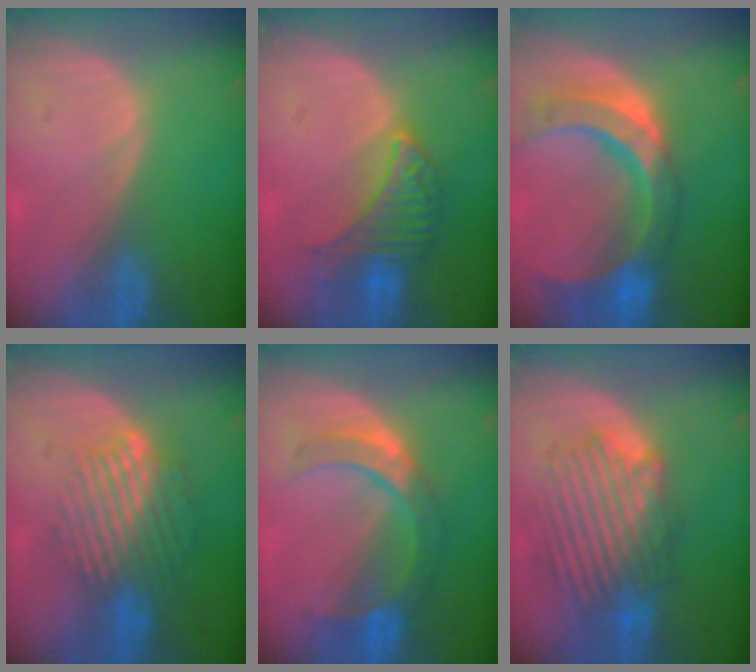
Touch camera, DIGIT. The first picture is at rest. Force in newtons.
{"total": 6.5, "press": 6.4, "slide": 0.6}
{"total": 11.6, "press": 9.8, "slide": 6.2}
{"total": 9.5, "press": 7.9, "slide": 5.2}
{"total": 7.0, "press": 6.9, "slide": 1.2}
{"total": 8.7, "press": 8.6, "slide": 1.3}